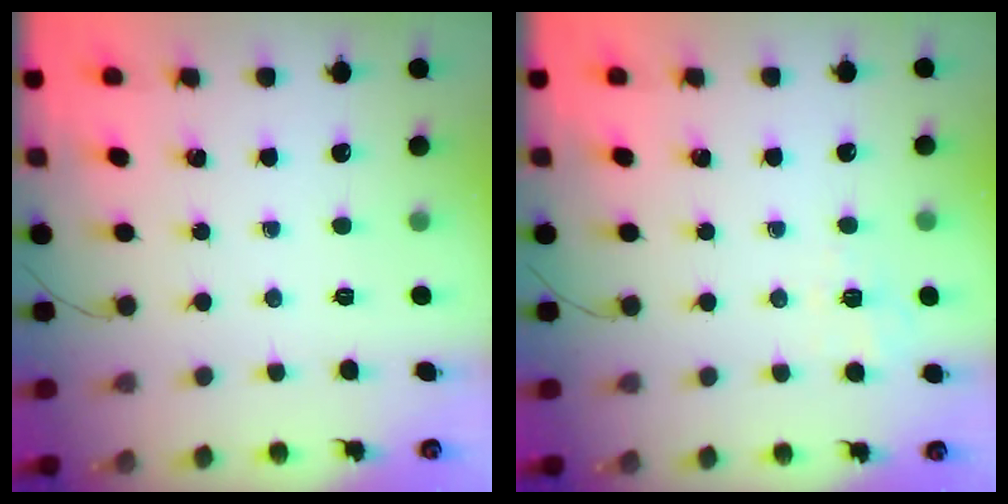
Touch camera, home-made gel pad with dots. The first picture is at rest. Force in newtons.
{"total": 2.0, "press": 0.8, "slide": 1.8}